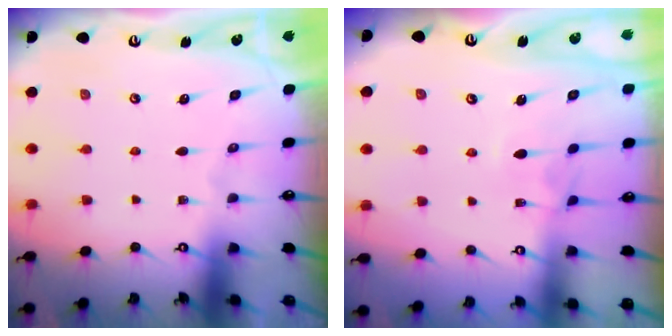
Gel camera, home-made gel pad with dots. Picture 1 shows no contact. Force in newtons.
{"total": 2.5, "press": 2.5, "slide": 0.5}